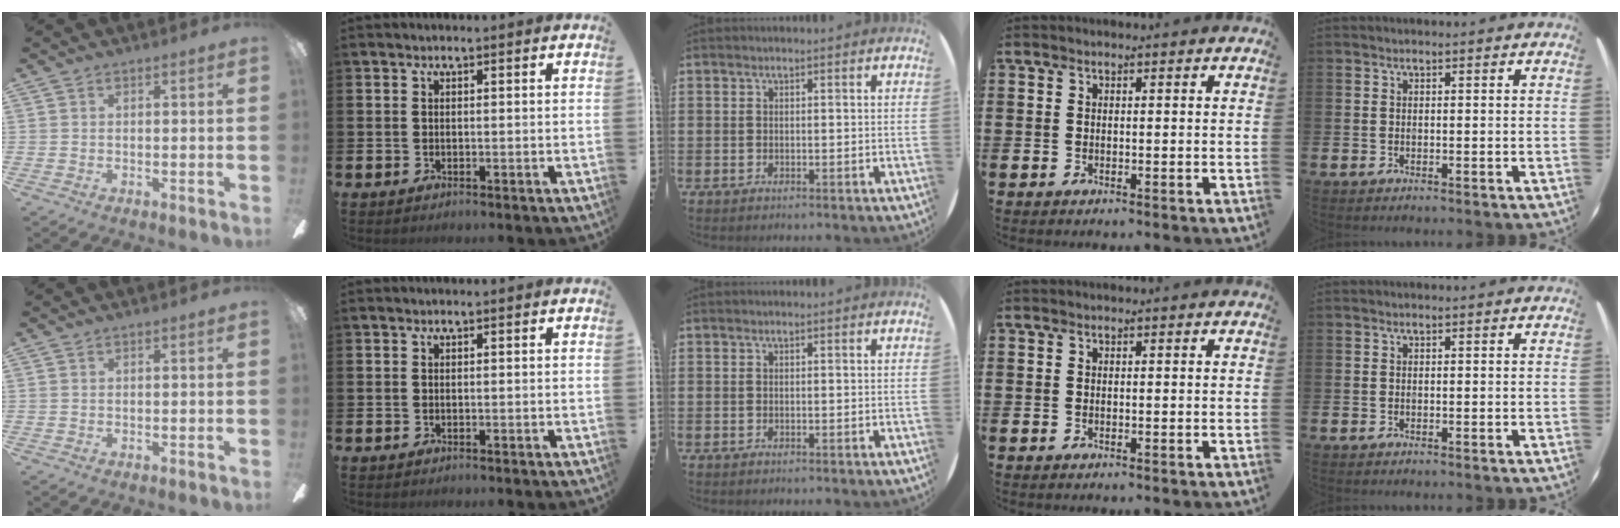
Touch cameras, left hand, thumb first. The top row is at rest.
{}